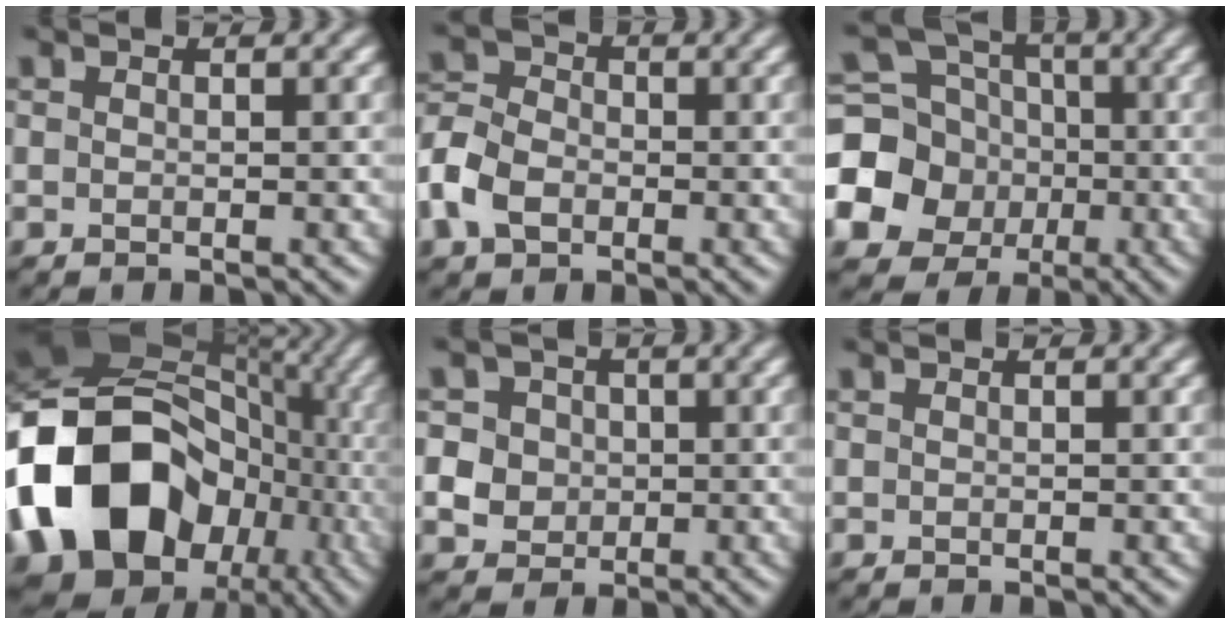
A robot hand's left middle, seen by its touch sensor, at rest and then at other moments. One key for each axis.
{"total": 5.6, "fx": -2.1, "fy": 4.1, "fz": 3.2, "tx": -0.076, "ty": 0.003, "tz": -0.056}
{"total": 12.2, "fx": -2.6, "fy": 11.0, "fz": 4.5, "tx": -0.131, "ty": -0.020, "tz": -0.064}
{"total": 20.5, "fx": -4.3, "fy": 16.3, "fz": 11.7, "tx": -0.232, "ty": 0.011, "tz": -0.080}
{"total": 7.3, "fx": 1.0, "fy": 6.7, "fz": 2.6, "tx": -0.058, "ty": 0.031, "tz": 0.000}
{"total": 0.0}